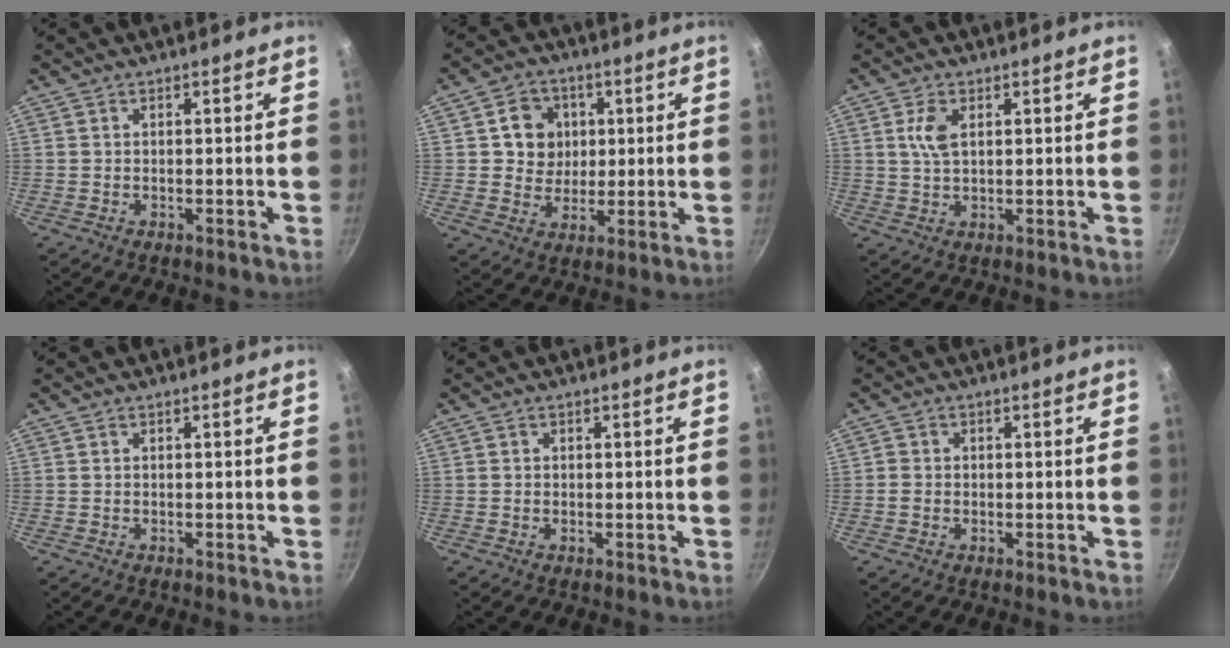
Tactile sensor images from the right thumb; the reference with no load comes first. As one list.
[{"total": 8.3, "force": [1.8, 7.6, 2.9], "torque": [-0.008, -0.002, 0.029]}, {"total": 4.3, "force": [1.3, 2.2, 3.4], "torque": [-0.069, -0.001, 0.026]}, {"total": 0.0}, {"total": 0.0}, {"total": 1.4, "force": [-0.4, 1.3, 0.3], "torque": [-0.006, 0.007, -0.008]}]